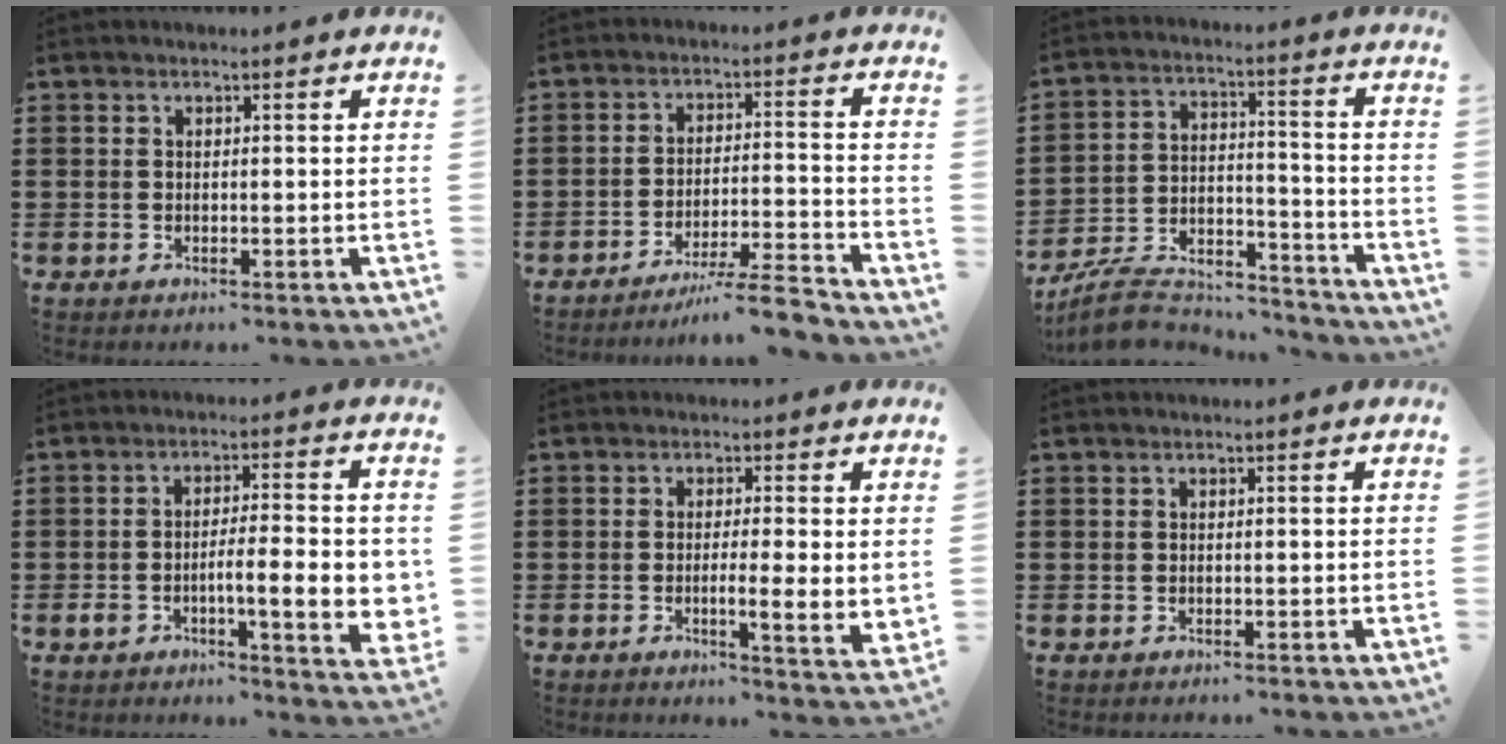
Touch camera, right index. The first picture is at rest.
{"total": 6.2, "force": [-5.6, -0.6, 2.7], "torque": [-0.049, -0.014, -0.108]}
{"total": 9.2, "force": [-8.5, 2.2, 2.8], "torque": [-0.055, 0.022, -0.163]}
{"total": 9.1, "force": [-1.9, 2.6, 8.6], "torque": [-0.130, -0.003, -0.032]}
{"total": 4.2, "force": [-0.2, 0.7, 4.2], "torque": [-0.069, -0.003, -0.007]}
{"total": 0.0}